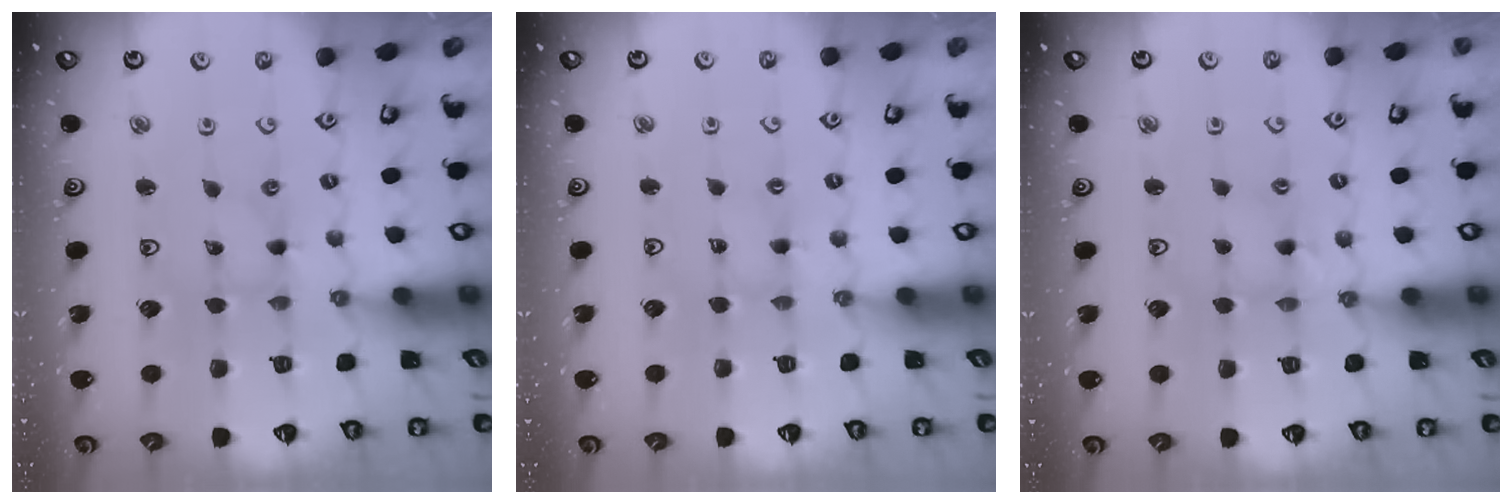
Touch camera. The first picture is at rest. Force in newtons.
{"total": 2.0, "press": 2.0, "slide": 0.3}
{"total": 3.0, "press": 3.0, "slide": 0.3}